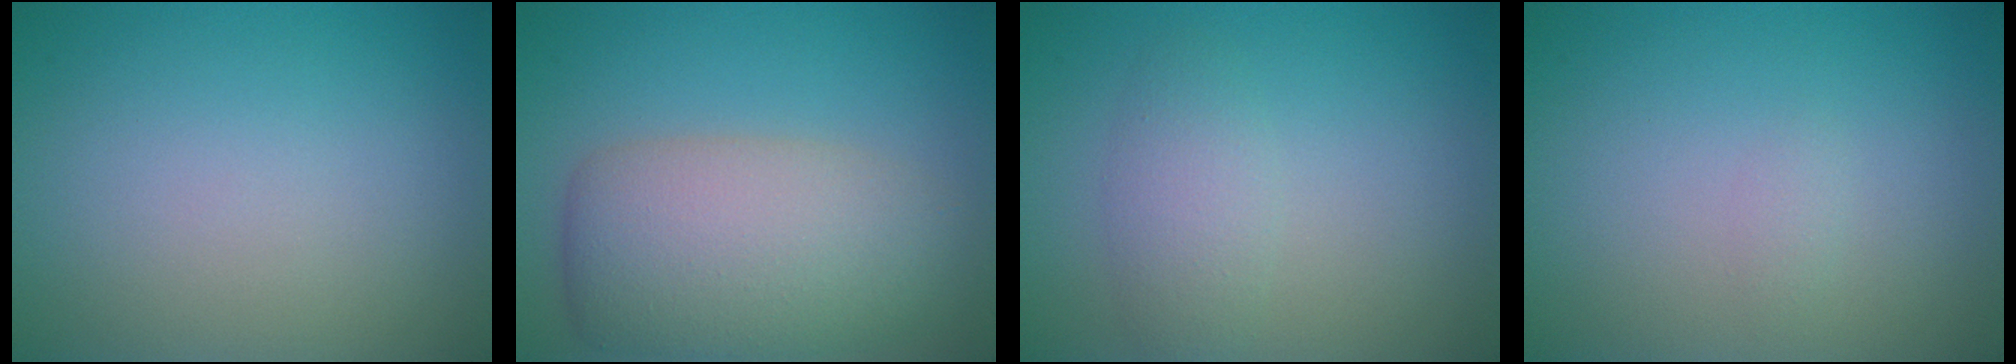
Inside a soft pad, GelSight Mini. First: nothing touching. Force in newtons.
{"total": 7.7, "press": 7.7, "slide": 0.4}
{"total": 2.4, "press": 2.4, "slide": 0.0}
{"total": 0.5, "press": 0.5, "slide": 0.0}